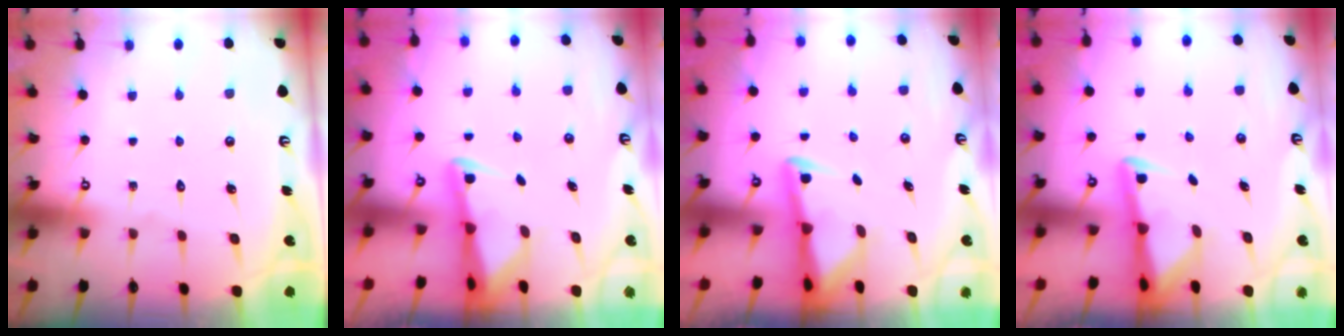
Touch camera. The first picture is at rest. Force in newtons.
{"total": 2.4, "press": 2.3, "slide": 0.5}
{"total": 3.0, "press": 2.9, "slide": 0.6}
{"total": 3.0, "press": 2.9, "slide": 0.6}